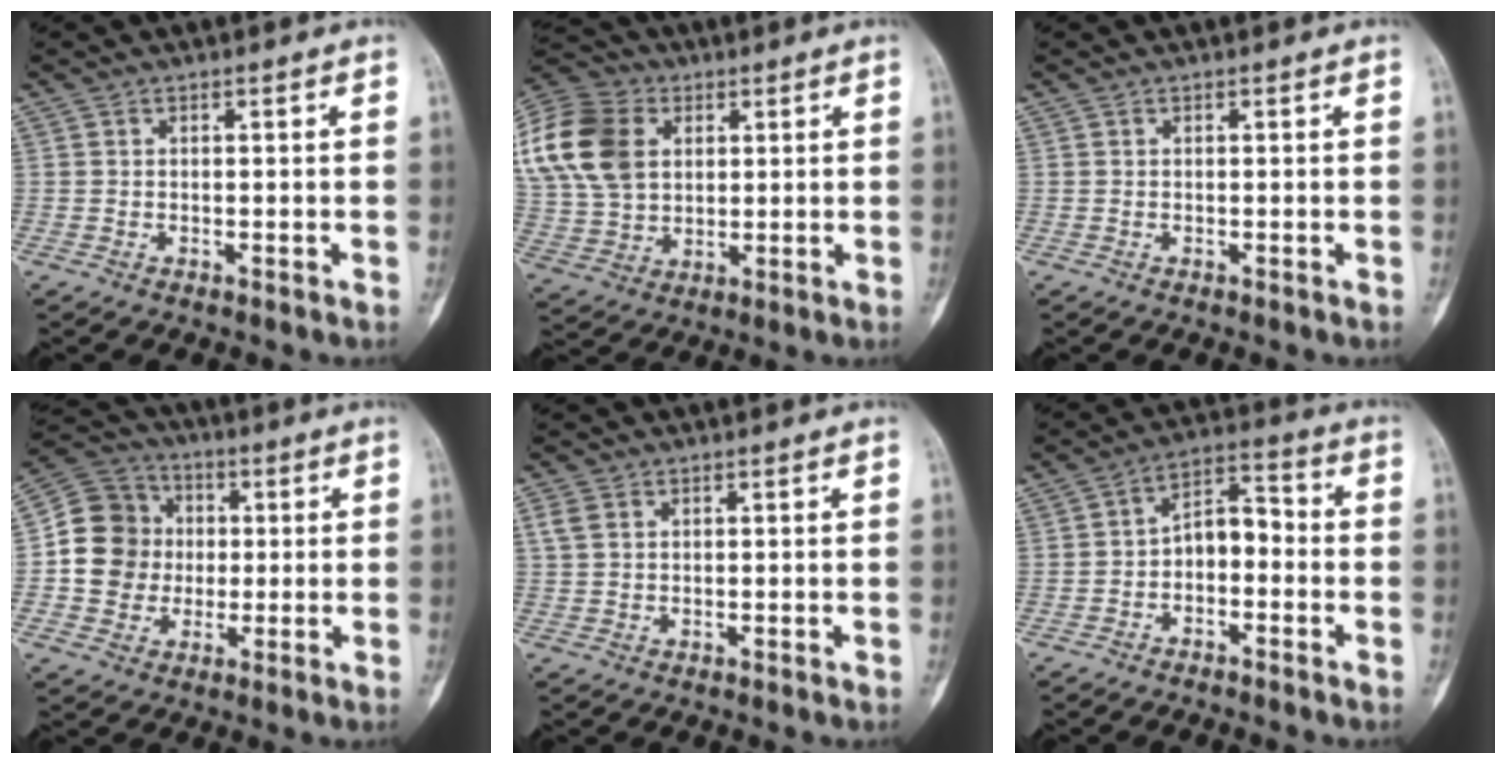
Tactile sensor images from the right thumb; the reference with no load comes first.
{"total": 20.1, "force": [5.4, 14.9, 12.5], "torque": [-0.259, 0.012, 0.099]}
{"total": 0.0}
{"total": 12.4, "force": [-0.1, 11.5, 4.6], "torque": [-0.054, 0.024, -0.005]}
{"total": 2.7, "force": [1.1, 1.9, 1.5], "torque": [-0.033, 0.007, 0.027]}
{"total": 8.9, "force": [-1.8, 5.4, 6.8], "torque": [-0.092, 0.049, -0.046]}